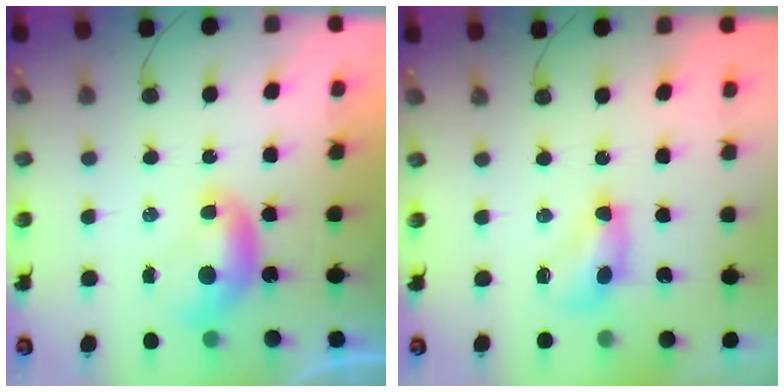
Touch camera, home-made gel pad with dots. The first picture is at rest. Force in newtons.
{"total": 3.3, "press": 3.3, "slide": 0.6}